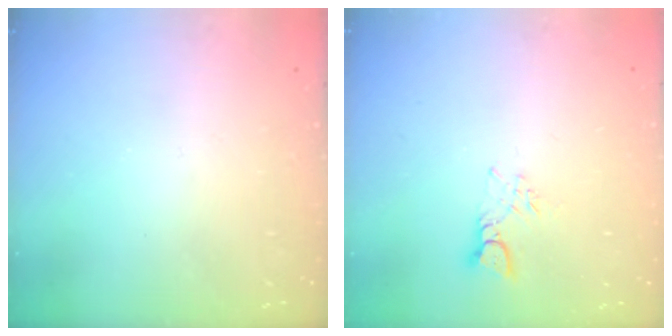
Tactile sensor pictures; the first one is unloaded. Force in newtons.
{"total": 3.5, "press": 3.5, "slide": 0.1}